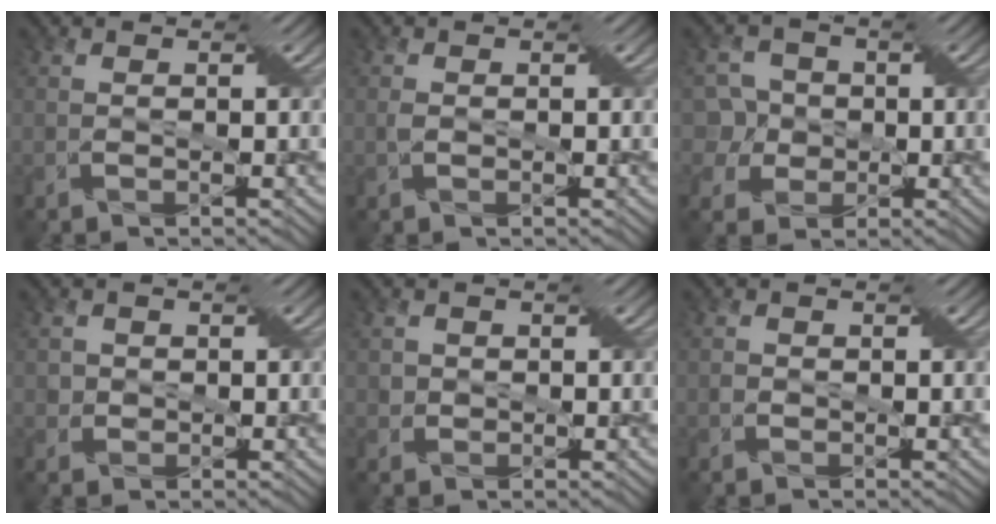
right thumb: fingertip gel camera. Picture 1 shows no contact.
{"total": 0.8, "force": [-0.2, 0.3, 0.7], "torque": [-0.018, 0.000, -0.005]}
{"total": 6.6, "force": [-0.4, 6.2, 2.0], "torque": [-0.078, 0.019, -0.032]}
{"total": 2.7, "force": [0.3, 2.6, 0.8], "torque": [-0.016, 0.009, -0.006]}
{"total": 2.3, "force": [0.3, 2.2, 0.8], "torque": [-0.017, 0.006, -0.005]}
{"total": 1.2, "force": [-0.2, 1.1, 0.4], "torque": [-0.002, 0.000, -0.011]}